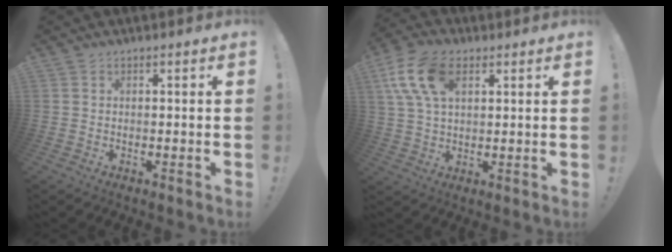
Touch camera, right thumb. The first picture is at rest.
{"total": 13.5, "force": [5.0, 8.1, 9.6], "torque": [-0.188, 0.001, 0.095]}